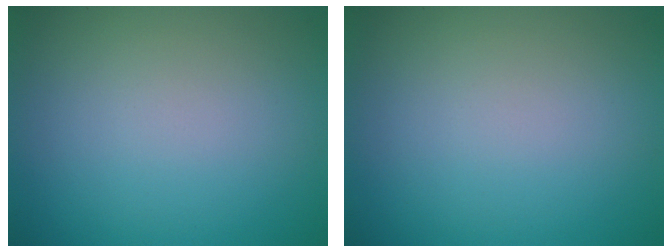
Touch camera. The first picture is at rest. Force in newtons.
{"total": 0.0}